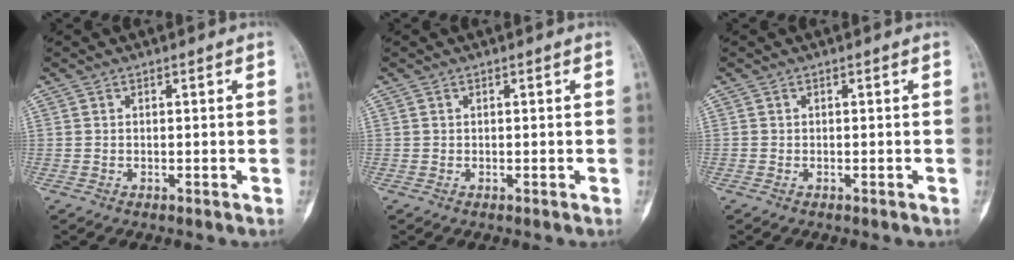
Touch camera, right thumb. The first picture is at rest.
{"total": 0.0}
{"total": 0.0}